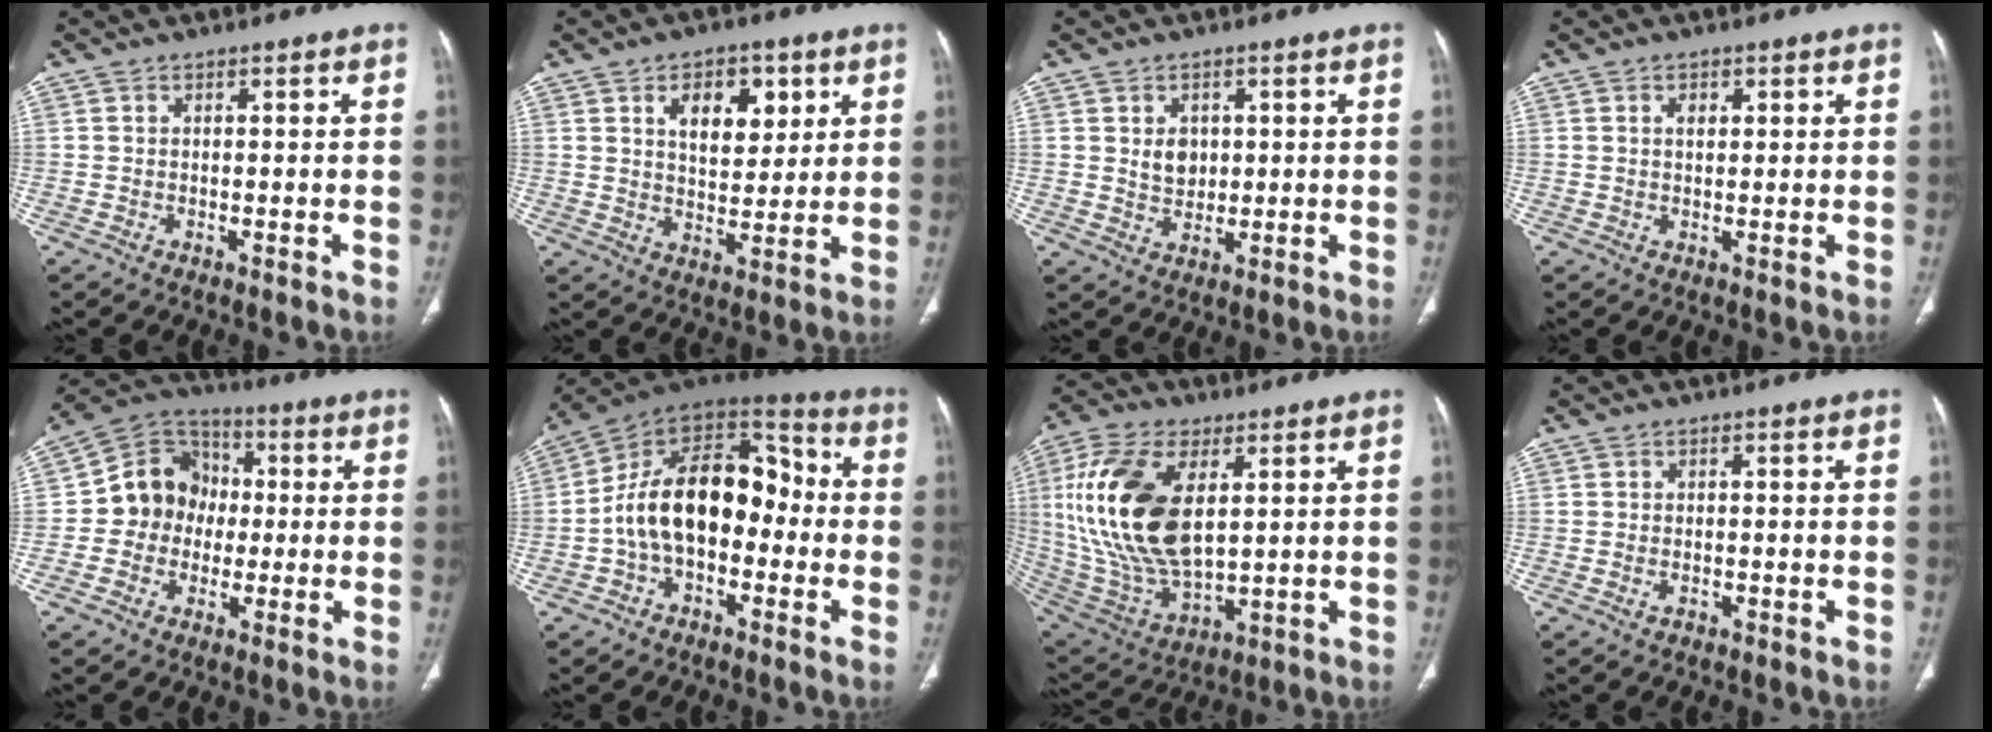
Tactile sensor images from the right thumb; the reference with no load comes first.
{"total": 10.0, "force": [4.1, 5.9, 6.9], "torque": [-0.069, -0.020, 0.067]}
{"total": 4.3, "force": [0.9, 3.3, 2.5], "torque": [-0.023, -0.008, 0.022]}
{"total": 2.2, "force": [0.9, 1.3, 1.5], "torque": [-0.018, -0.003, 0.016]}
{"total": 11.9, "force": [-0.7, 10.7, 5.2], "torque": [-0.049, 0.032, -0.025]}
{"total": 19.3, "force": [-2.2, 12.1, 14.9], "torque": [-0.220, 0.060, -0.047]}
{"total": 22.6, "force": [4.8, 11.8, 18.6], "torque": [-0.385, -0.022, 0.097]}
{"total": 1.0, "force": [-0.5, 0.6, 0.7], "torque": [-0.015, 0.007, -0.005]}